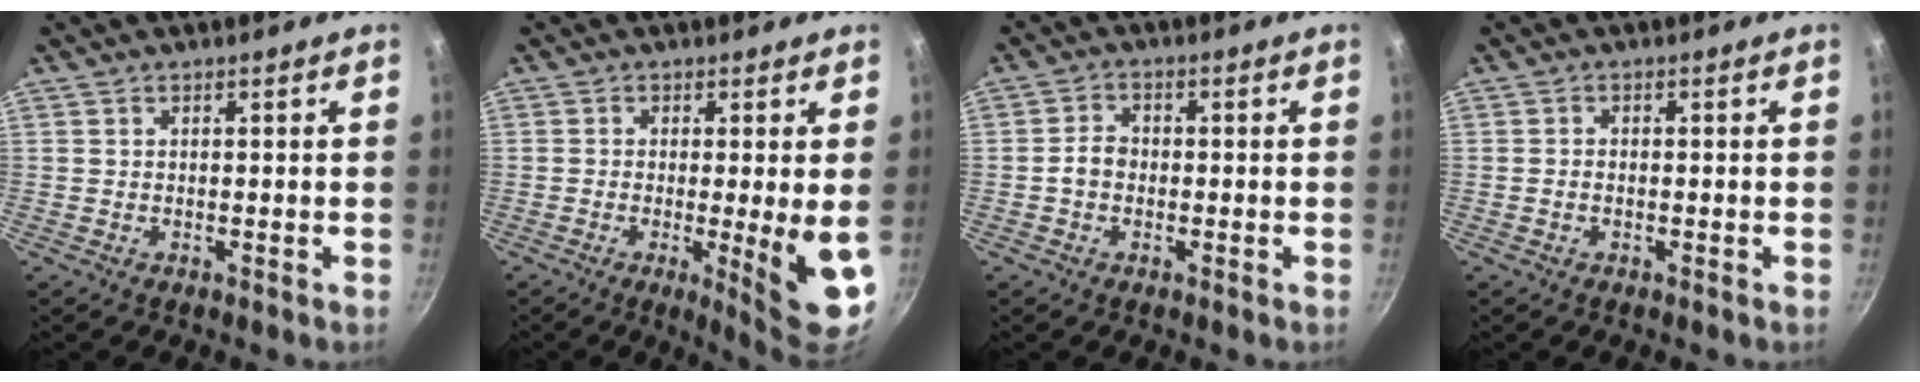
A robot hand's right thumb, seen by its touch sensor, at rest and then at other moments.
{"total": 8.9, "force": [-1.4, 1.1, 8.7], "torque": [-0.119, -0.015, -0.013]}
{"total": 3.4, "force": [-0.6, 2.7, 2.0], "torque": [-0.025, 0.017, -0.015]}
{"total": 1.0, "force": [-0.4, 0.7, 0.6], "torque": [-0.014, 0.006, -0.008]}